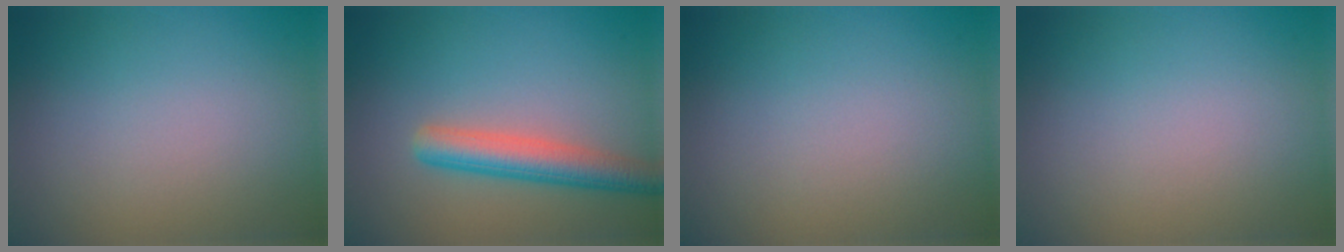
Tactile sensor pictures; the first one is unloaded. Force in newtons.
{"total": 4.0, "press": 4.0, "slide": 0.2}
{"total": 0.0}
{"total": 0.0}